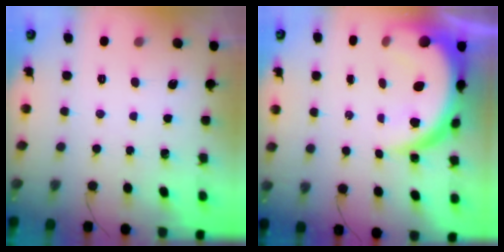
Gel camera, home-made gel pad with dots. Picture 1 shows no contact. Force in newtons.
{"total": 11.9, "press": 11.9, "slide": 1.2}